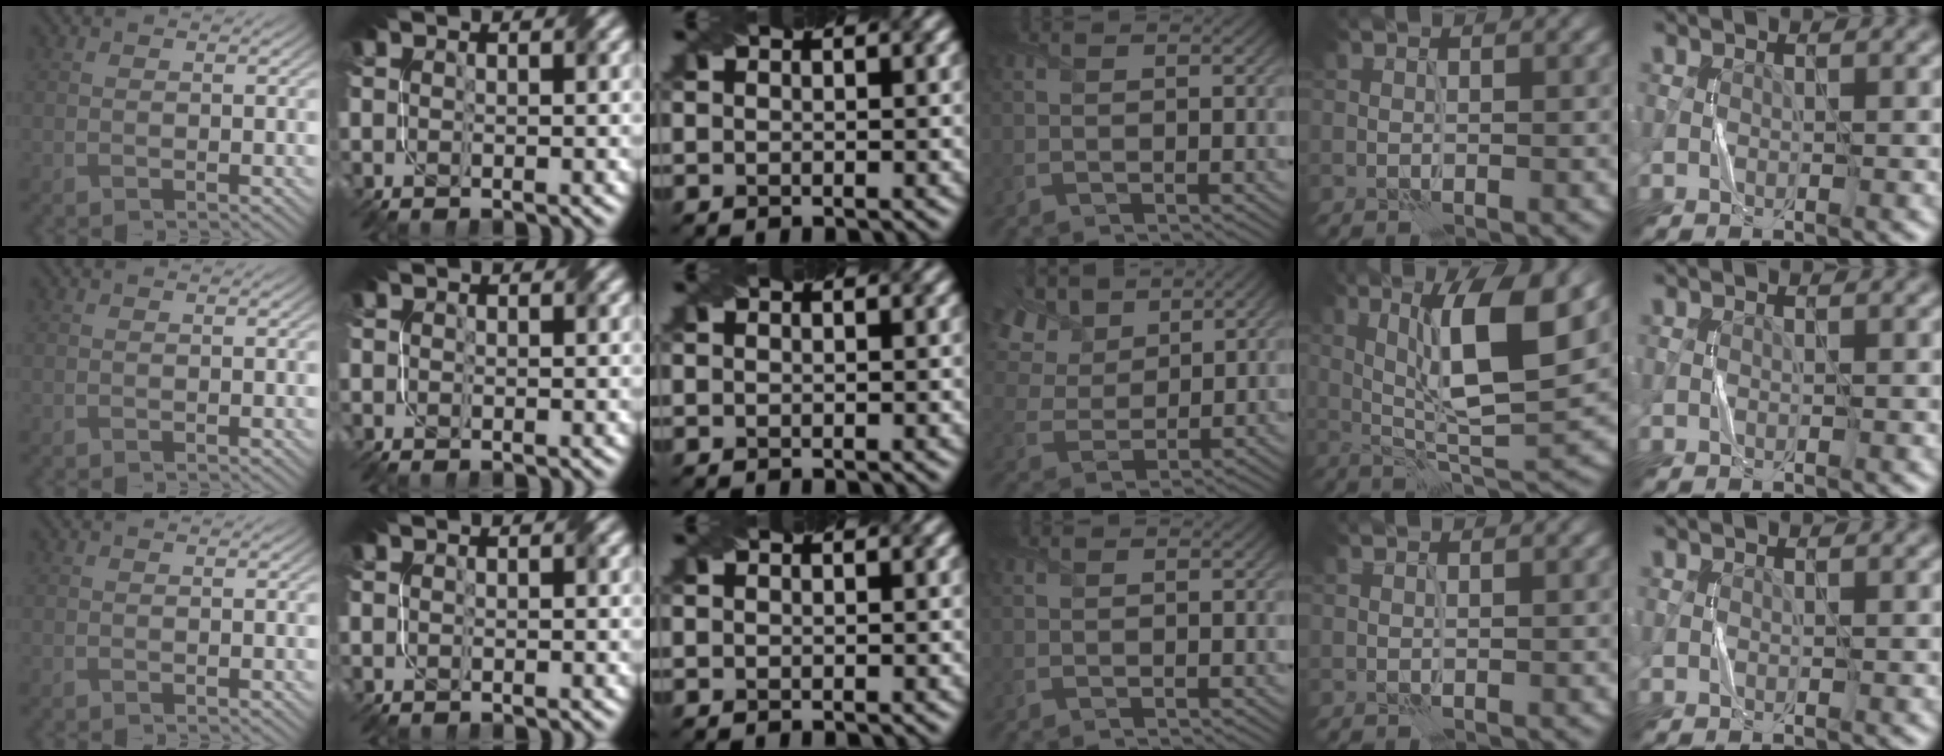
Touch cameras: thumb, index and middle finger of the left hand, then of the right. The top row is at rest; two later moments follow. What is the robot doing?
{"motion": "fold", "object": "napkin"}